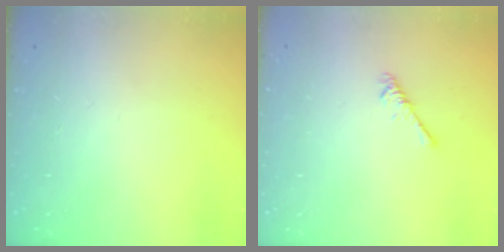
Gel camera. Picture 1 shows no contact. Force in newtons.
{"total": 2.6, "press": 2.5, "slide": 0.5}